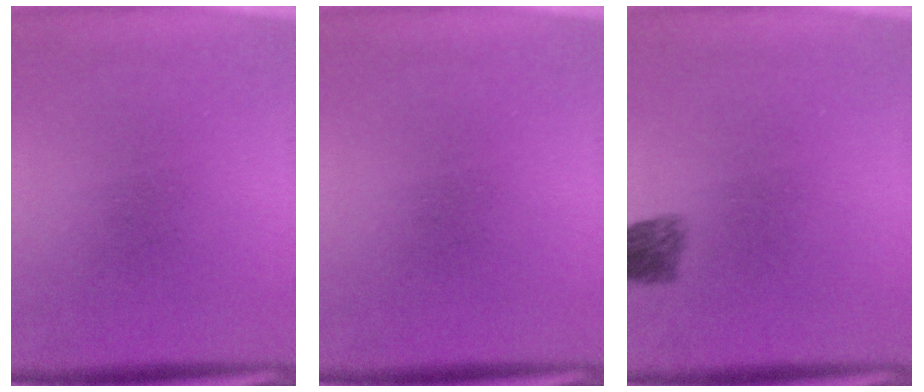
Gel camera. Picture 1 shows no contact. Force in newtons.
{"total": 0.0}
{"total": 2.9}